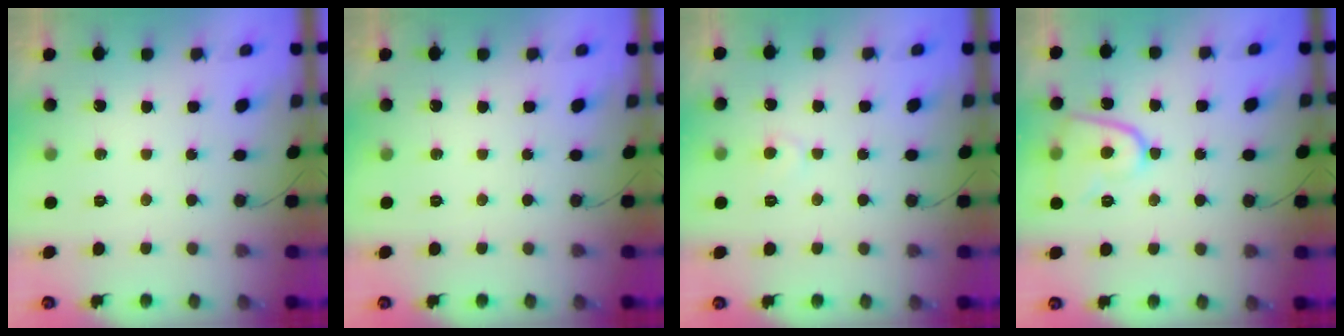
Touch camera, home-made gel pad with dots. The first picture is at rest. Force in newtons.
{"total": 0.0}
{"total": 4.8, "press": 4.8, "slide": 0.4}
{"total": 9.6, "press": 9.6, "slide": 1.1}